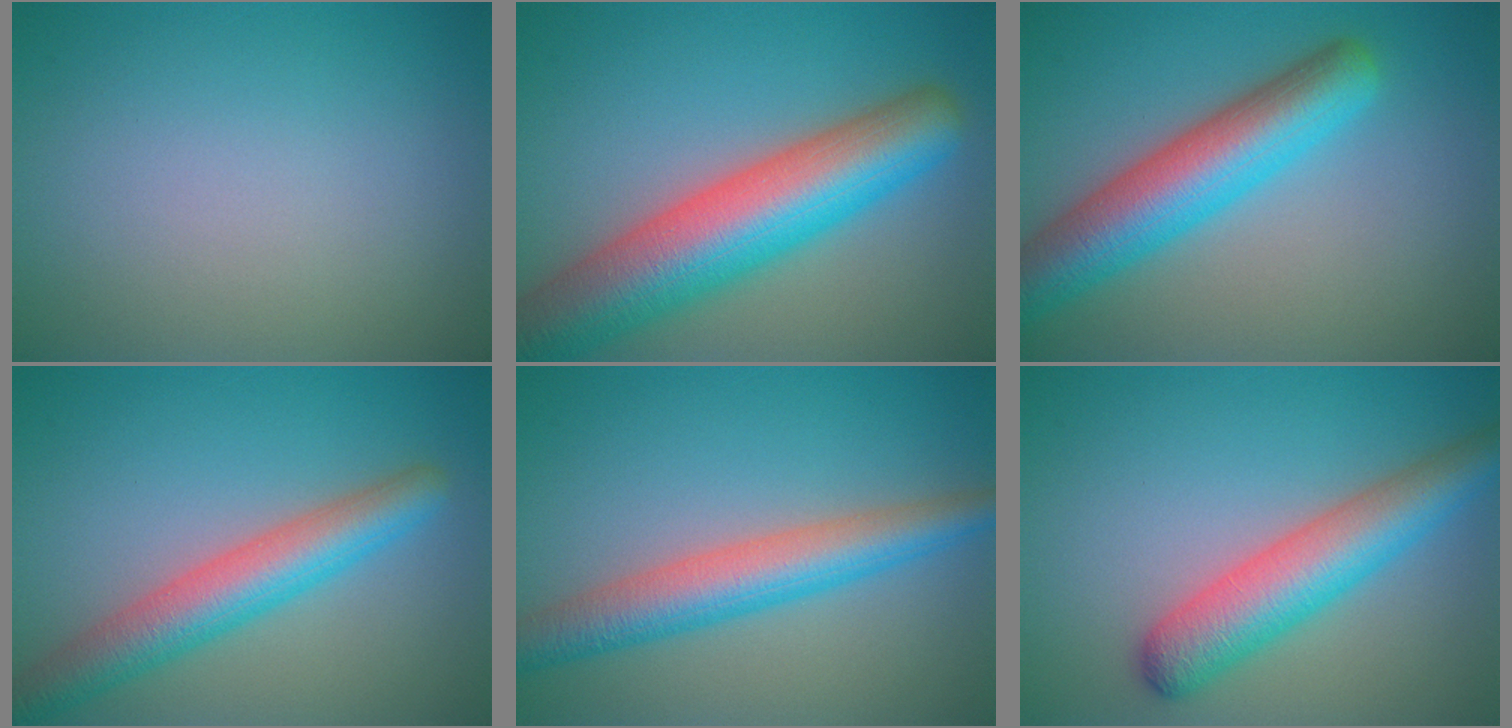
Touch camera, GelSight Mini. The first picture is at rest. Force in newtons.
{"total": 11.3, "press": 11.3, "slide": 0.5}
{"total": 7.8, "press": 7.8, "slide": 0.3}
{"total": 5.8, "press": 5.8, "slide": 0.2}
{"total": 5.7, "press": 5.7, "slide": 0.1}
{"total": 6.3, "press": 6.3, "slide": 0.2}